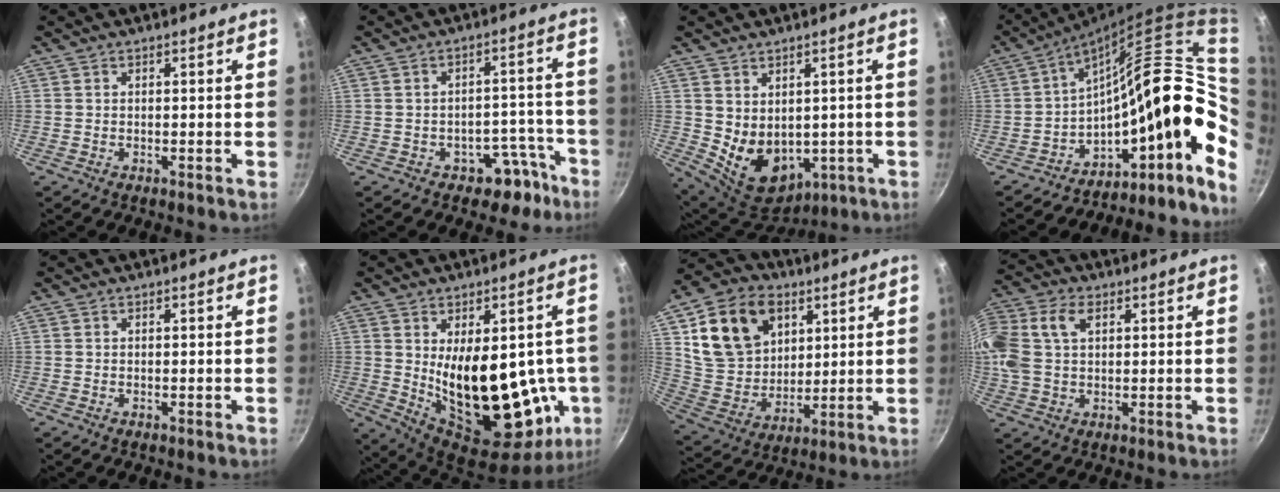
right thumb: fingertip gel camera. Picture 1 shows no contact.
{"total": 7.4, "force": [-4.6, 5.0, 2.9], "torque": [0.025, 0.069, -0.042]}
{"total": 11.0, "force": [0.3, 8.2, 7.3], "torque": [-0.098, -0.020, 0.038]}
{"total": 26.3, "force": [-0.9, 13.0, 22.8], "torque": [-0.313, 0.048, -0.007]}
{"total": 0.0}
{"total": 25.2, "force": [-0.8, 13.1, 21.5], "torque": [-0.266, -0.041, 0.021]}
{"total": 19.3, "force": [7.4, 14.2, 10.7], "torque": [-0.168, -0.020, 0.143]}
{"total": 19.2, "force": [5.6, 13.6, 12.4], "torque": [-0.311, 0.047, 0.099]}